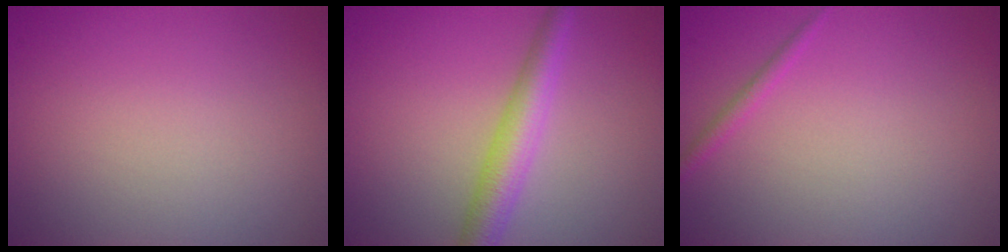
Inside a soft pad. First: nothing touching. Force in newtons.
{"total": 3.8, "press": 3.8, "slide": 0.1}
{"total": 0.9, "press": 0.9, "slide": 0.1}